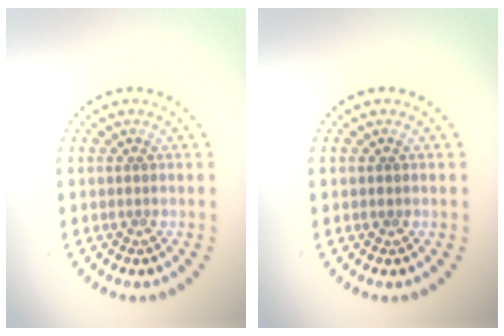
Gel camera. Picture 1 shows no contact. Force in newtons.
{"total": 0.5, "press": 0.5, "slide": 0.2}